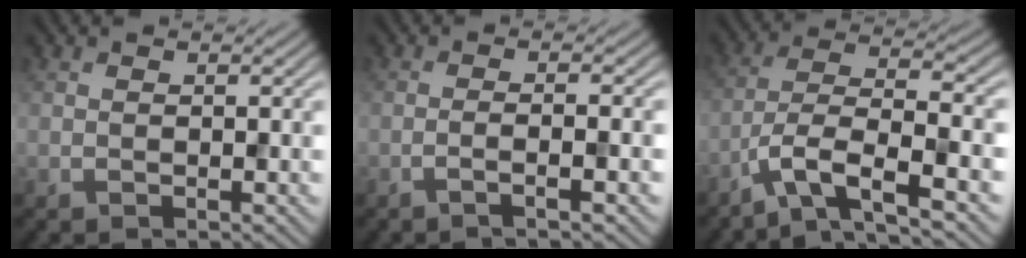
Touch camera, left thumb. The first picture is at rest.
{"total": 3.0, "force": [-1.5, 0.3, 2.6], "torque": [-0.037, 0.012, -0.037]}
{"total": 9.1, "force": [-5.7, 2.0, 6.8], "torque": [-0.131, -0.003, -0.110]}